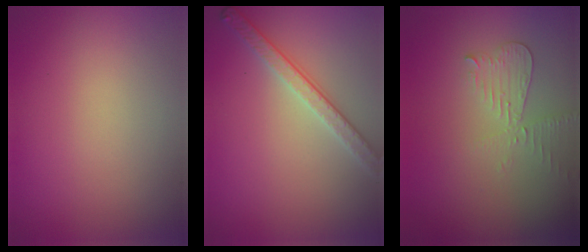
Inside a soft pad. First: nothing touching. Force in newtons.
{"total": 2.8, "press": 2.7, "slide": 0.8}
{"total": 2.2, "press": 2.2, "slide": 0.2}